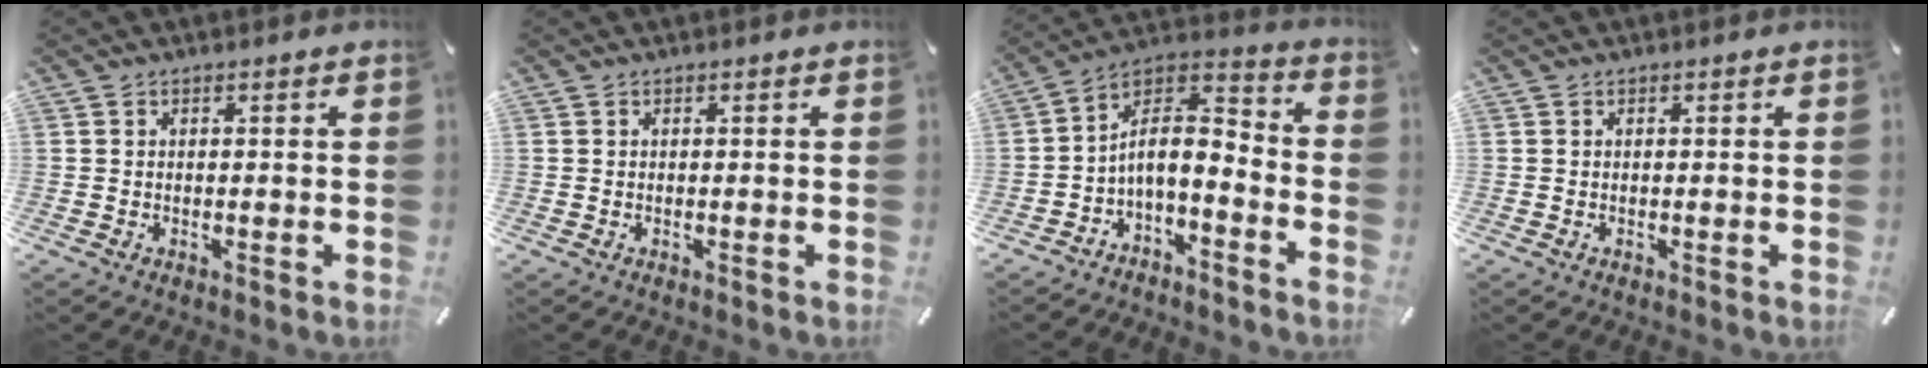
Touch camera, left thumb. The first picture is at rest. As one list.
[{"total": 0.0}, {"total": 6.9, "force": [-2.5, 4.0, 5.1], "torque": [-0.093, -0.007, -0.048]}, {"total": 0.0}]